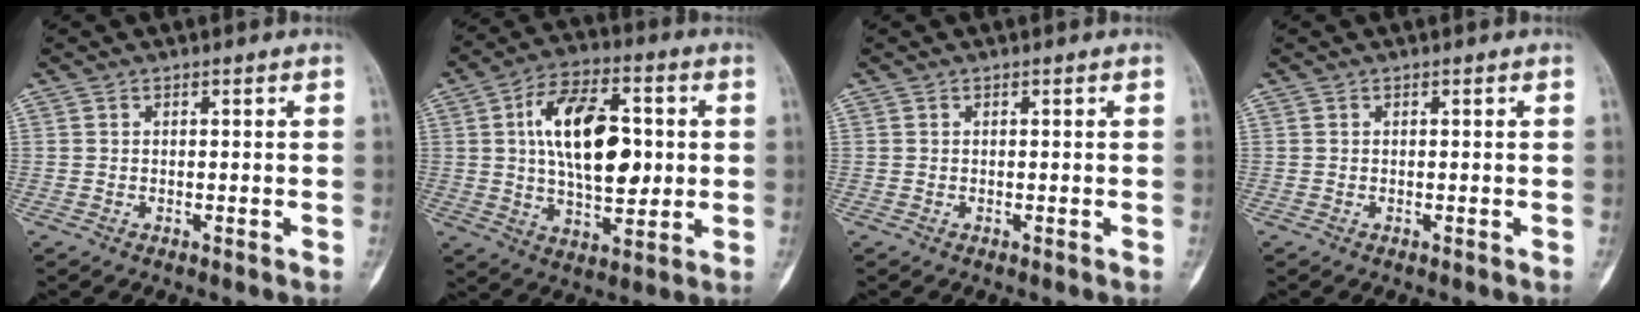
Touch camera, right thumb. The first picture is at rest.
{"total": 16.5, "force": [2.2, 9.0, 13.7], "torque": [-0.203, 0.003, 0.036]}
{"total": 0.0}
{"total": 0.0}